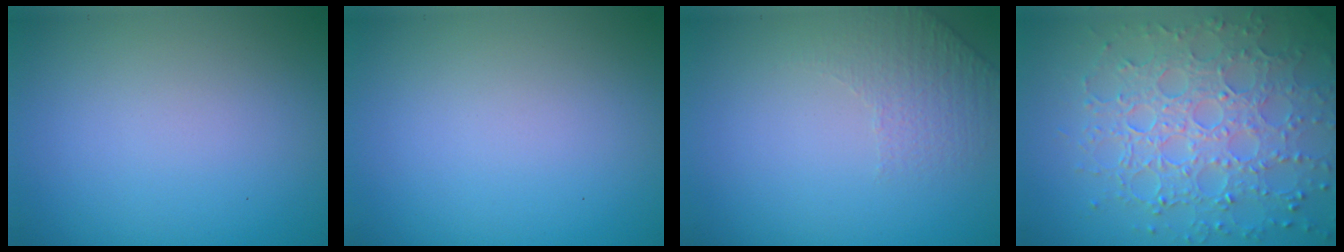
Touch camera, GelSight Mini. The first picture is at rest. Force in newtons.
{"total": 0.0}
{"total": 1.5, "press": 1.0, "slide": 1.1}
{"total": 8.0, "press": 5.7, "slide": 5.6}